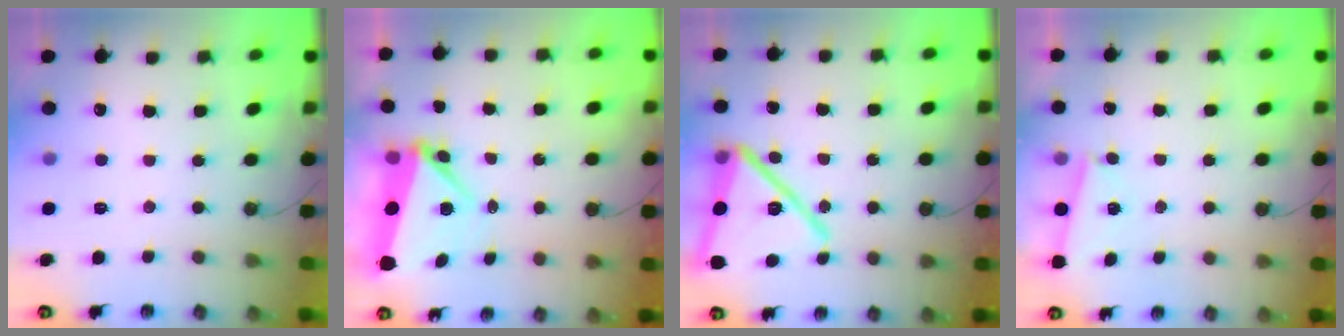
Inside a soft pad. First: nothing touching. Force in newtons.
{"total": 6.0, "press": 5.7, "slide": 1.8}
{"total": 23.1, "press": 23.1, "slide": 1.8}
{"total": 1.7, "press": 1.7, "slide": 0.4}